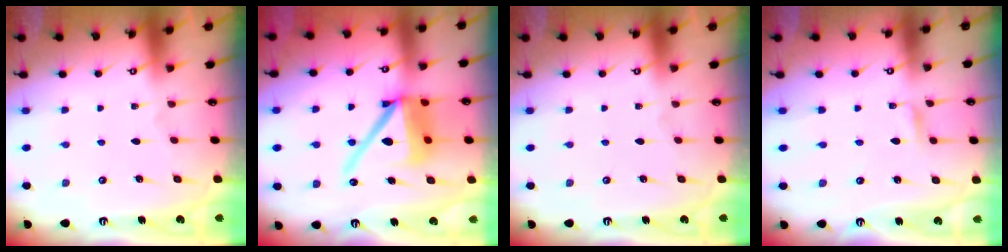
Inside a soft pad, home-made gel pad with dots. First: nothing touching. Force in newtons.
{"total": 15.5, "press": 15.4, "slide": 1.8}
{"total": 0.0}
{"total": 1.8, "press": 1.8, "slide": 0.3}